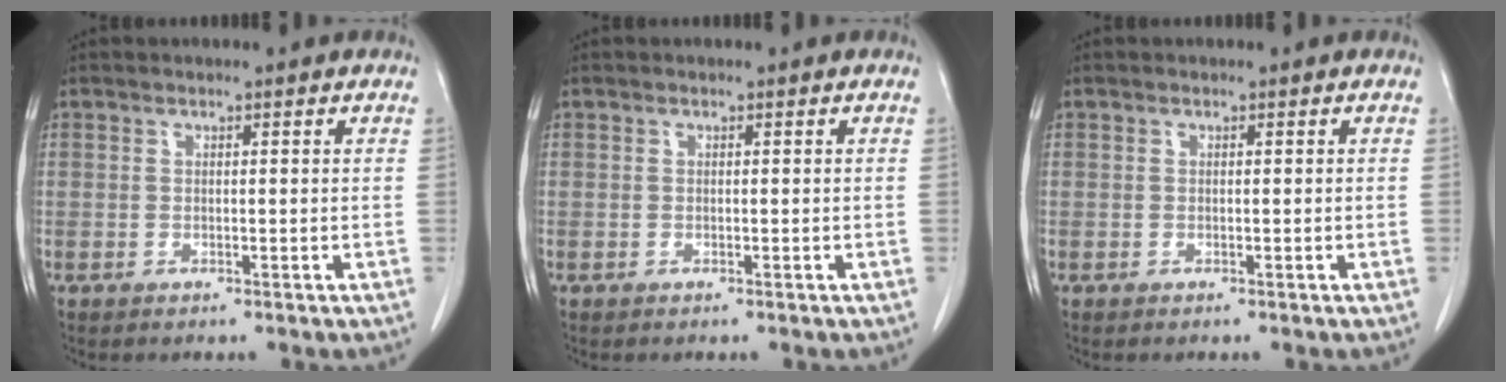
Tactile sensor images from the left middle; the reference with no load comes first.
{"total": 0.0}
{"total": 0.0}